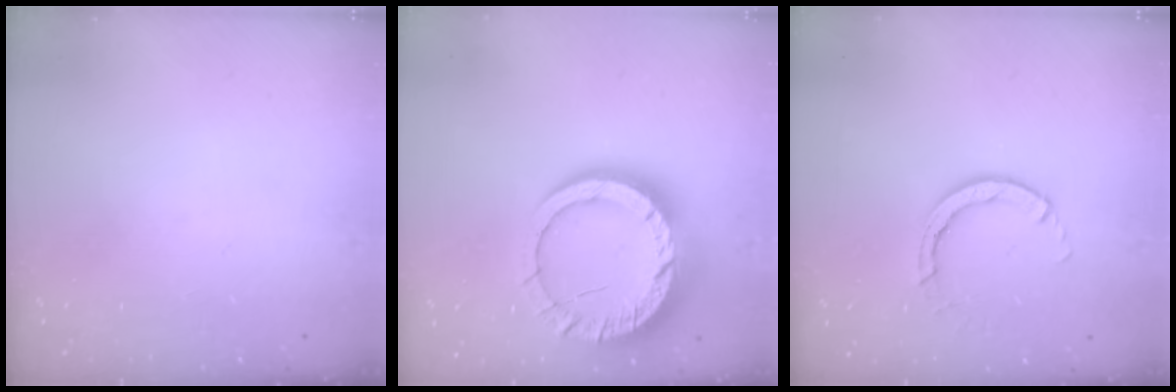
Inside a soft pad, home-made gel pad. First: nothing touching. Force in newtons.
{"total": 18.7, "press": 18.6, "slide": 1.5}
{"total": 3.7, "press": 3.7, "slide": 0.4}